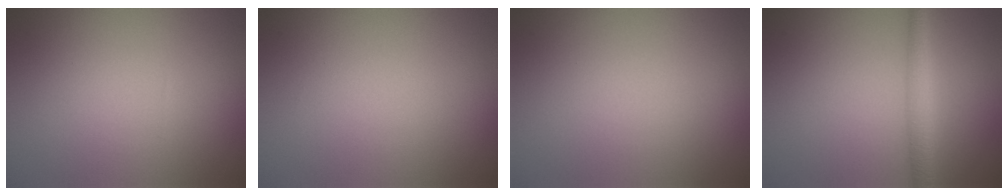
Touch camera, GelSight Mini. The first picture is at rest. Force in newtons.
{"total": 0.0}
{"total": 0.0}
{"total": 2.4, "press": 2.4, "slide": 0.0}